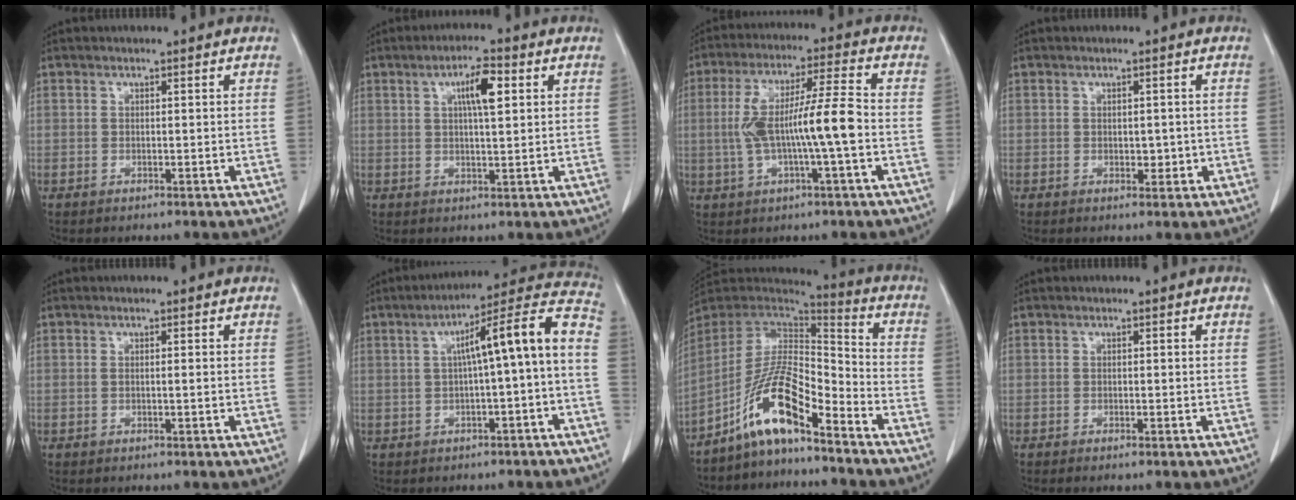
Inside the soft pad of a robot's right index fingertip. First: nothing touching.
{"total": 5.8, "force": [2.0, 1.0, 5.3], "torque": [-0.093, 0.006, 0.033]}
{"total": 11.0, "force": [-1.2, 0.4, 10.9], "torque": [-0.210, 0.018, -0.025]}
{"total": 1.9, "force": [-0.2, 1.2, 1.5], "torque": [-0.019, 0.000, 0.001]}
{"total": 0.7, "force": [-0.1, -0.1, 0.7], "torque": [-0.014, -0.001, -0.001]}
{"total": 11.8, "force": [-0.5, 0.4, 11.8], "torque": [-0.167, 0.042, -0.009]}
{"total": 11.9, "force": [-7.9, 1.9, 8.7], "torque": [-0.169, 0.014, -0.149]}
{"total": 0.8, "force": [-0.6, 0.0, 0.5], "torque": [-0.012, -0.002, -0.009]}